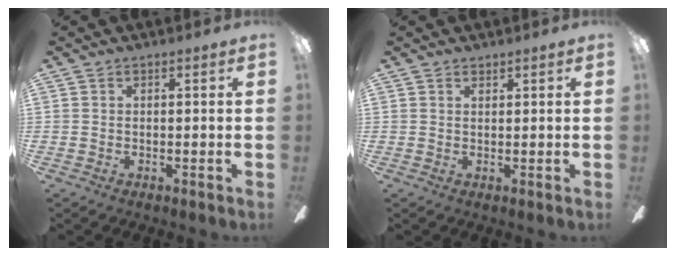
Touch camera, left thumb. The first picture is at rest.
{"total": 0.9, "force": [0.9, 0.3, 0.2], "torque": [-0.005, 0.000, 0.017]}